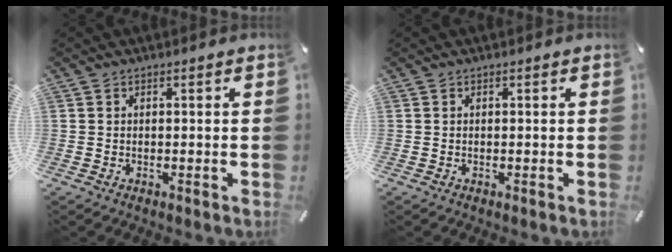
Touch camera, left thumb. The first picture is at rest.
{"total": 0.0}